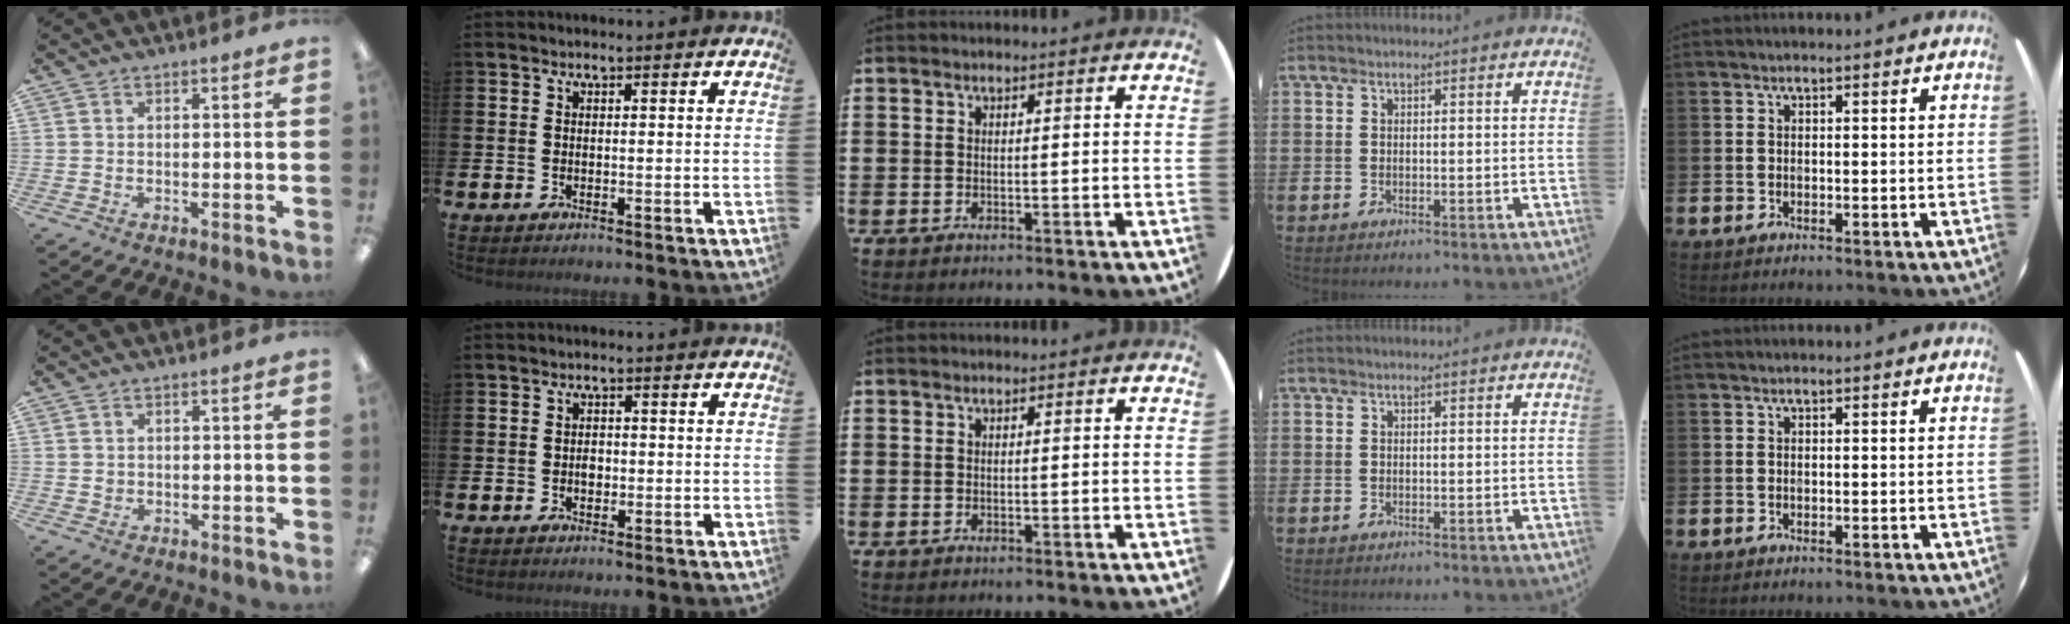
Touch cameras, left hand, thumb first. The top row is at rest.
{"thumb": {"total": 1.0, "force": [0.4, 0.9, 0.4], "torque": [-0.008, 0.005, 0.005]}, "index": {"total": 1.6, "force": [-0.2, 1.2, 1.0], "torque": [-0.006, 0.002, -0.007]}}